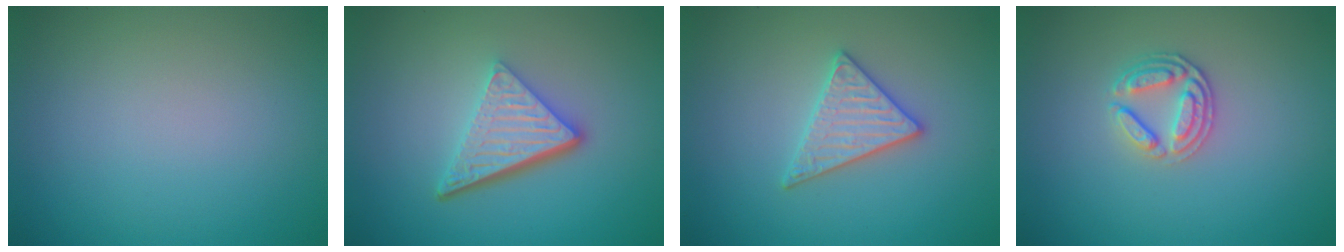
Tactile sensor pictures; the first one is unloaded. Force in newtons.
{"total": 5.3, "press": 3.6, "slide": 3.9}
{"total": 2.9, "press": 2.9, "slide": 0.3}
{"total": 2.6, "press": 2.5, "slide": 0.8}